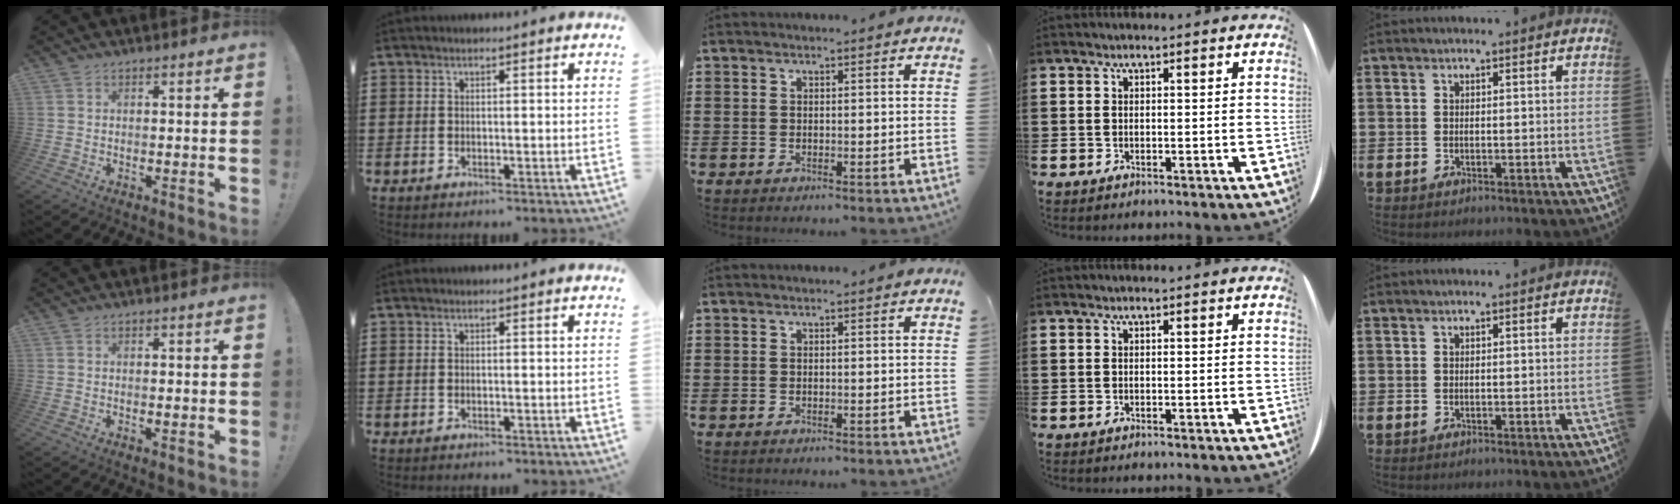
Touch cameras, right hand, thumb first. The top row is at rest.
{}